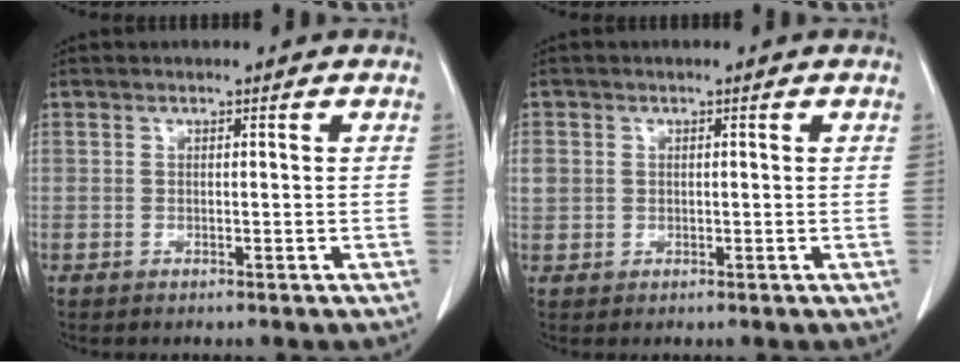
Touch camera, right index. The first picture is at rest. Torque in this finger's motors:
{"motor_torque": [0.45, 0.08, 0.13, 0.02]}